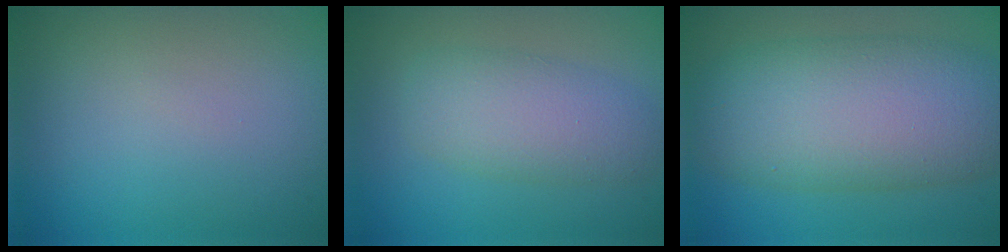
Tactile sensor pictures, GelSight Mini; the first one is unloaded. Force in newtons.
{"total": 4.7, "press": 4.7, "slide": 0.1}
{"total": 10.8, "press": 10.8, "slide": 0.3}